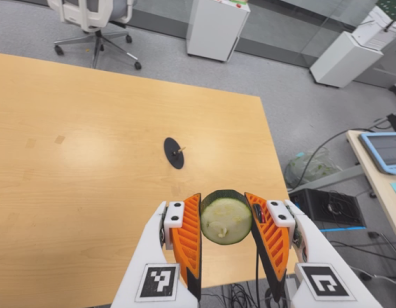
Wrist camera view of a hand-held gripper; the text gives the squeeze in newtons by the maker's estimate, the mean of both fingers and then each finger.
{"total": 9.5, "left": 8.7, "right": 10.3}